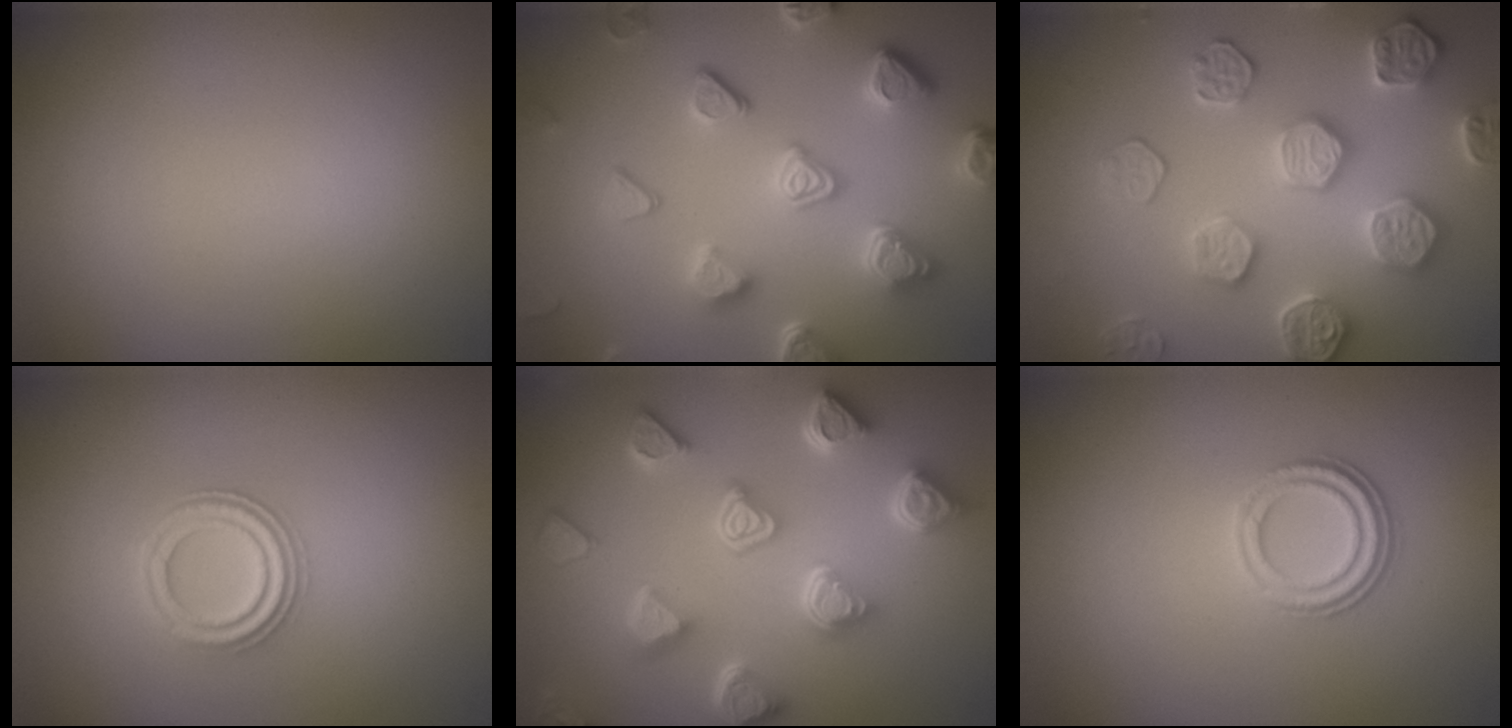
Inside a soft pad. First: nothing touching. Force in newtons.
{"total": 6.3, "press": 5.2, "slide": 3.5}
{"total": 5.4, "press": 5.3, "slide": 1.2}
{"total": 2.9, "press": 2.7, "slide": 1.2}
{"total": 7.2, "press": 5.8, "slide": 4.3}
{"total": 2.4, "press": 2.0, "slide": 1.3}